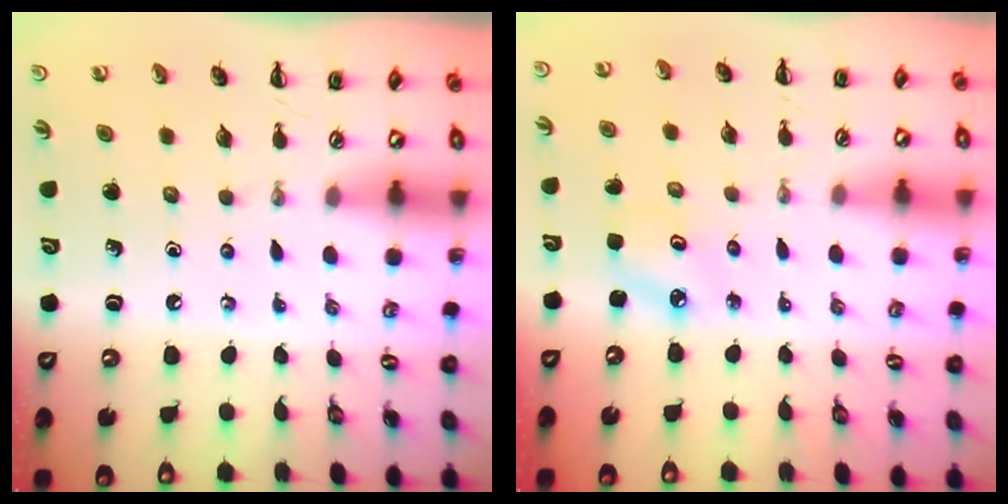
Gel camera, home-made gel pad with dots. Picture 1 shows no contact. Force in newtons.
{"total": 2.5, "press": 2.4, "slide": 0.6}